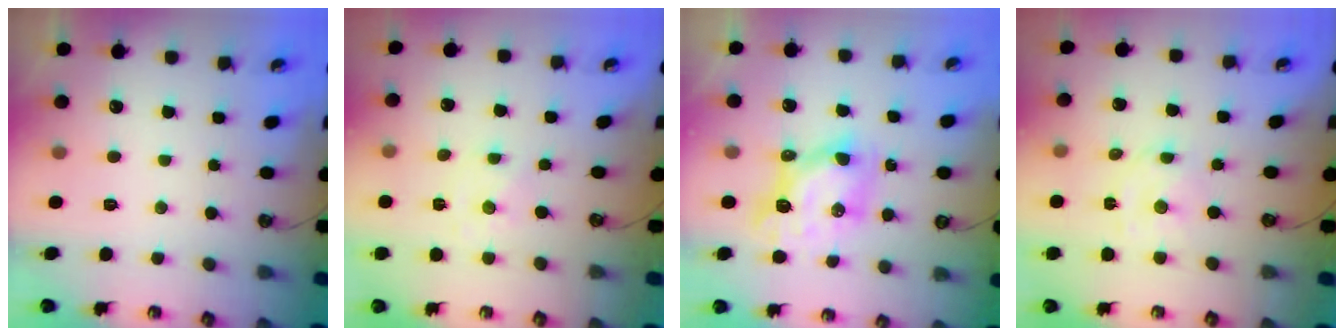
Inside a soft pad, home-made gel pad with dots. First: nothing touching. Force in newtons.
{"total": 0.0}
{"total": 8.7, "press": 8.6, "slide": 0.8}
{"total": 3.0, "press": 3.0, "slide": 0.3}